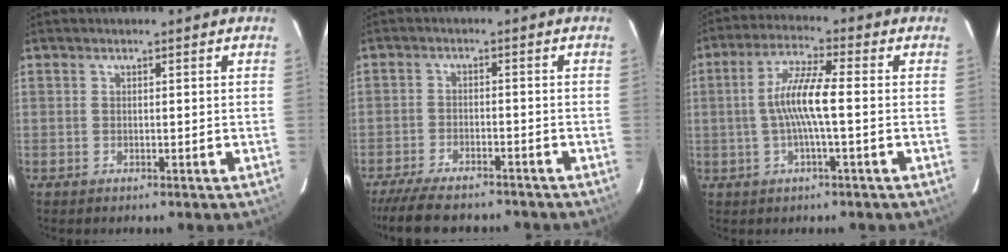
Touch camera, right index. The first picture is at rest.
{"total": 12.3, "force": [-10.5, 3.4, 5.4], "torque": [-0.125, -0.025, -0.168]}
{"total": 8.1, "force": [-0.8, 0.5, 8.1], "torque": [-0.163, 0.008, -0.016]}